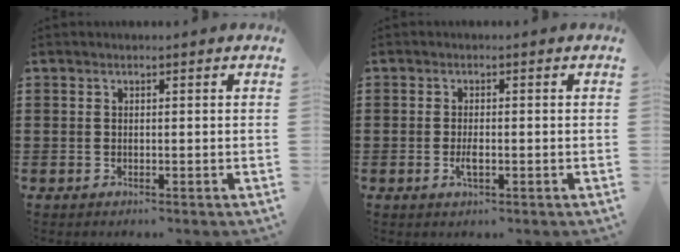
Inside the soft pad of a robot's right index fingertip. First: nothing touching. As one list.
[{"total": 2.1, "force": [-0.6, 0.5, 2.0], "torque": [-0.045, -0.008, -0.011]}]